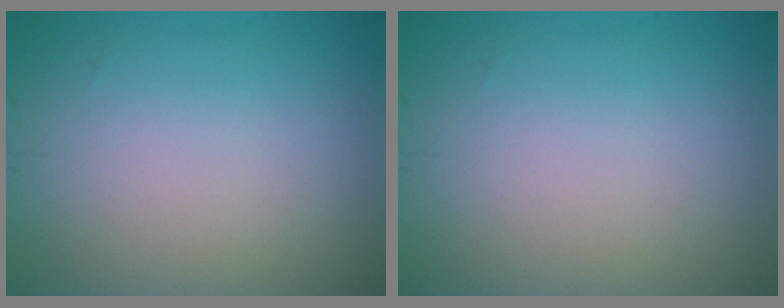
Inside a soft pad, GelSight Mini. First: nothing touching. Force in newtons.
{"total": 0.0}